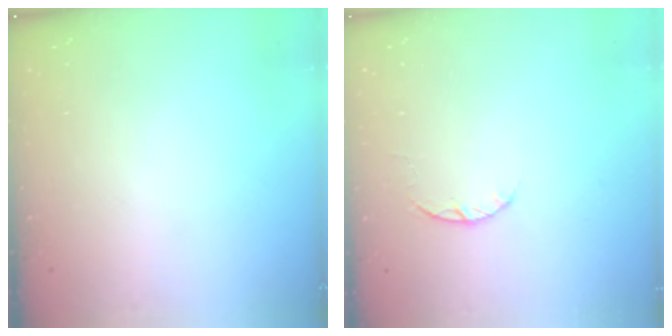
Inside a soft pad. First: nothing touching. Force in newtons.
{"total": 2.3, "press": 2.3, "slide": 0.4}